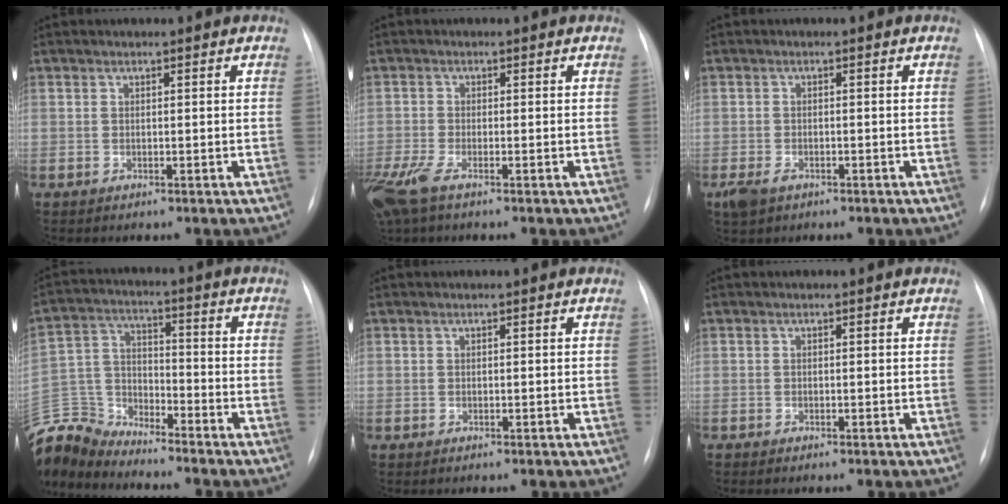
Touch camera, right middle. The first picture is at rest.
{"total": 5.8, "force": [-3.7, 1.6, 4.2], "torque": [-0.096, -0.018, -0.076]}
{"total": 3.2, "force": [-1.8, 1.9, 1.8], "torque": [-0.041, -0.005, -0.024]}
{"total": 10.7, "force": [-10.7, 1.1, -0.1], "torque": [-0.004, 0.032, -0.216]}
{"total": 0.0}
{"total": 0.0}